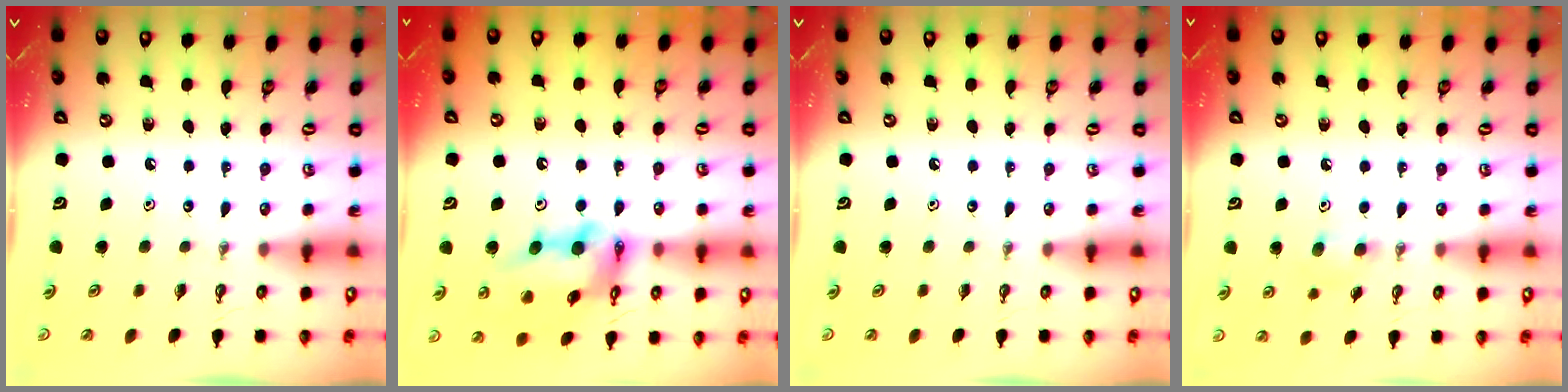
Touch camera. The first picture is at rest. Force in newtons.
{"total": 17.7, "press": 17.6, "slide": 1.8}
{"total": 0.0}
{"total": 5.7, "press": 5.7, "slide": 0.5}